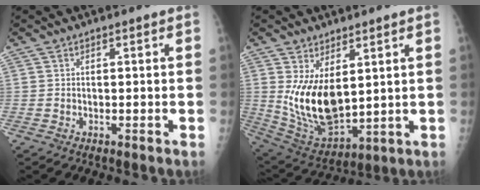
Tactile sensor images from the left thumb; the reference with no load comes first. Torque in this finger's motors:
{"motor_torque": [0.95, 0.84, 1.27, -0.61, 0.44]}